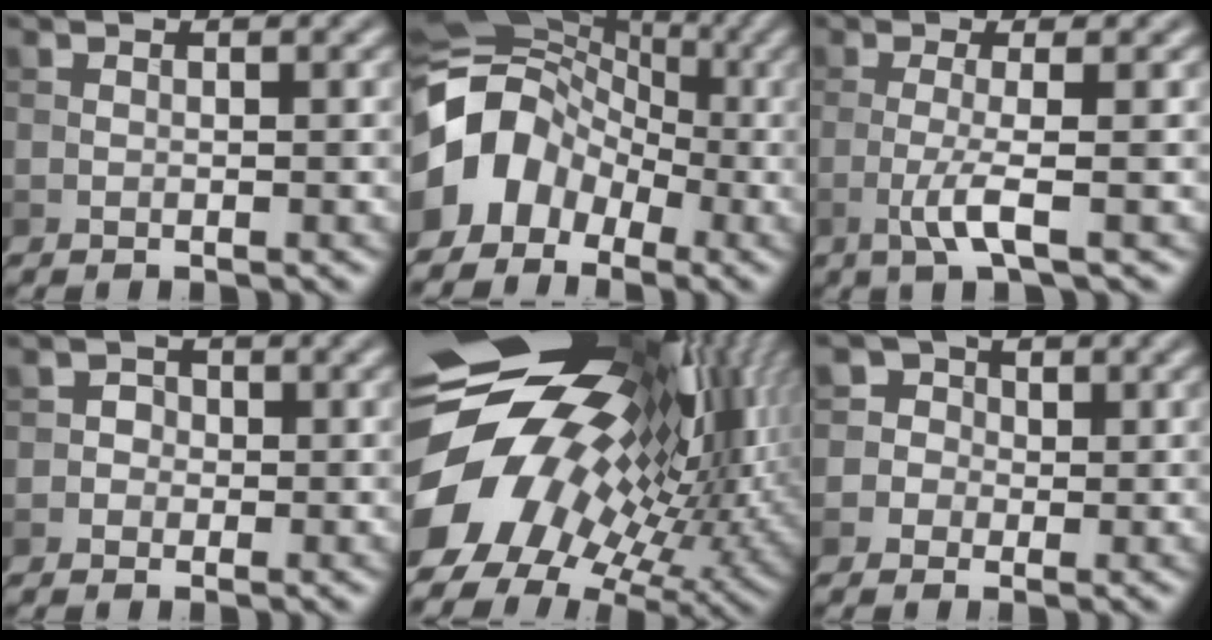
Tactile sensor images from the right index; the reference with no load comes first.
{"total": 9.3, "force": [-2.8, 7.5, 4.8], "torque": [-0.084, 0.011, -0.064]}
{"total": 3.0, "force": [-0.9, 0.4, 2.8], "torque": [-0.057, -0.001, -0.026]}
{"total": 1.3, "force": [-0.2, 1.3, 0.3], "torque": [0.014, 0.001, -0.009]}
{"total": 18.7, "force": [0.3, 12.4, 13.9], "torque": [-0.249, -0.037, 0.030]}
{"total": 3.8, "force": [0.3, 3.8, 0.6], "torque": [0.017, 0.027, -0.018]}